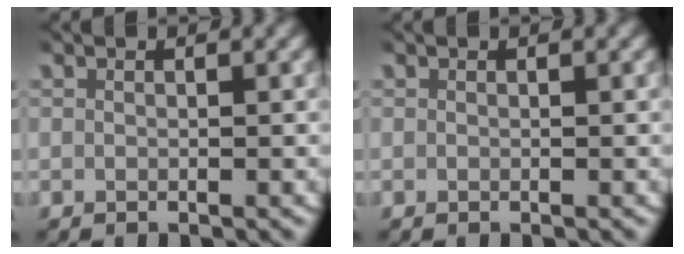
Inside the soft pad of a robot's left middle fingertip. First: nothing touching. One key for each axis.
{"total": 0.0}